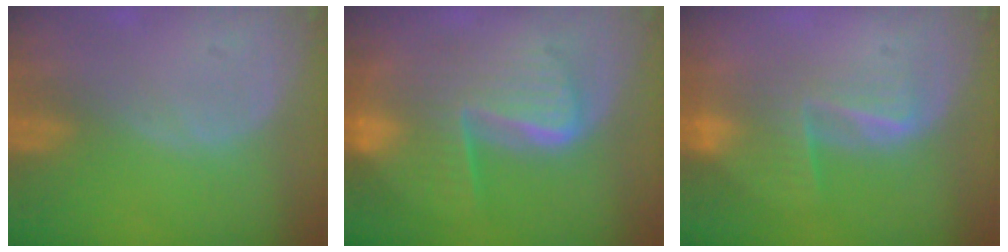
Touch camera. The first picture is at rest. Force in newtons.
{"total": 10.4, "press": 10.4, "slide": 1.0}
{"total": 6.9, "press": 6.4, "slide": 2.5}